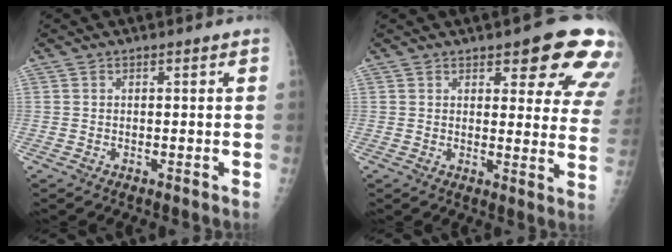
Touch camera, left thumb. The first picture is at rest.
{"total": 14.9, "force": [8.6, 5.2, 10.9], "torque": [-0.094, -0.040, 0.095]}